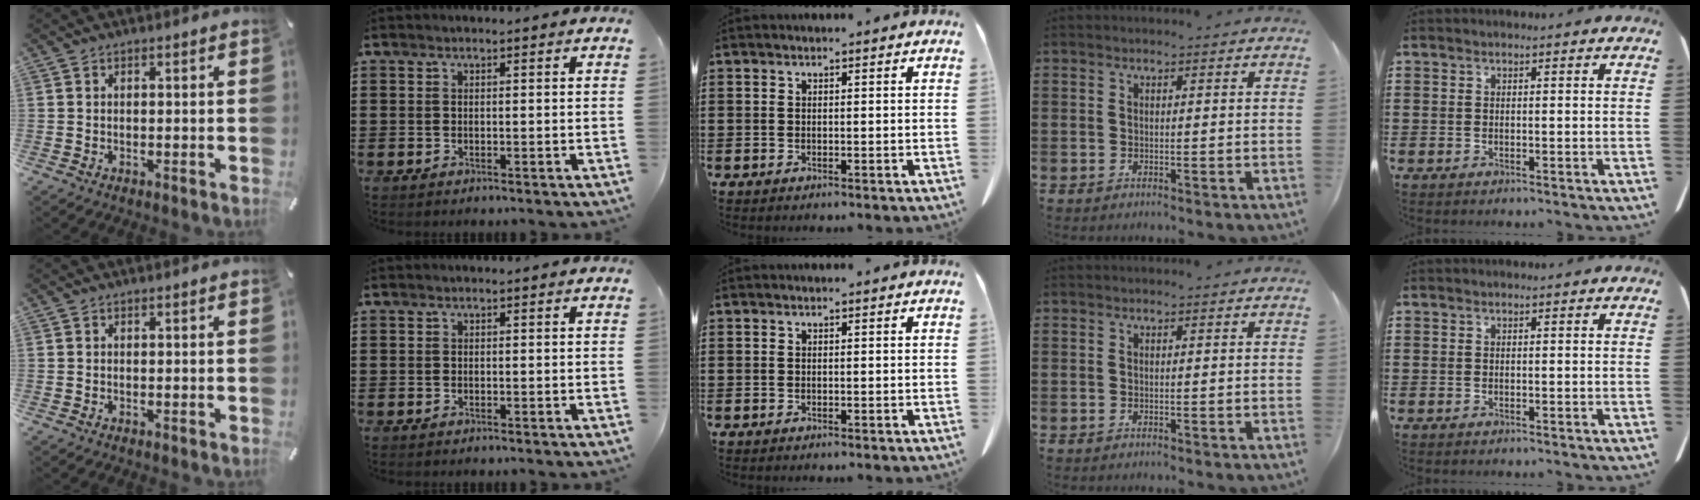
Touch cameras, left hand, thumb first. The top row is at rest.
{}